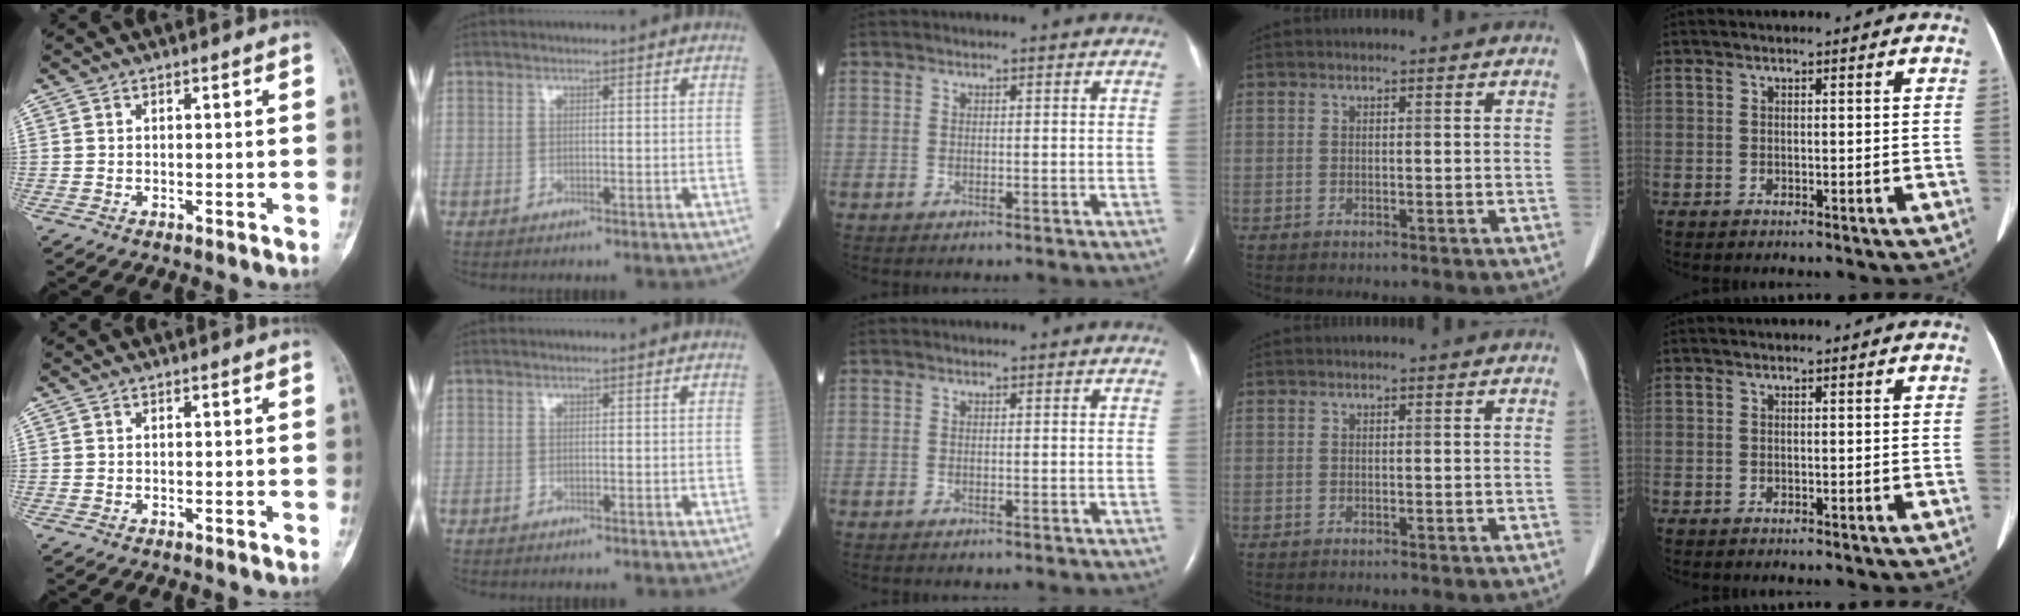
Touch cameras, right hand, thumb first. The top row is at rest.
{}